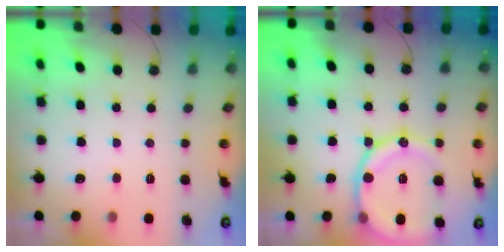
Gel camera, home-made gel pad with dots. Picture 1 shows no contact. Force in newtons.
{"total": 16.4, "press": 16.4, "slide": 1.5}